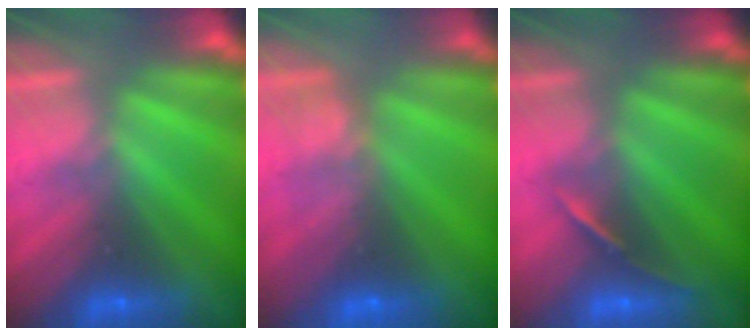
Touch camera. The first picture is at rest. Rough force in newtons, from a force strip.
{"total": 9.0}
{"total": 1.7}